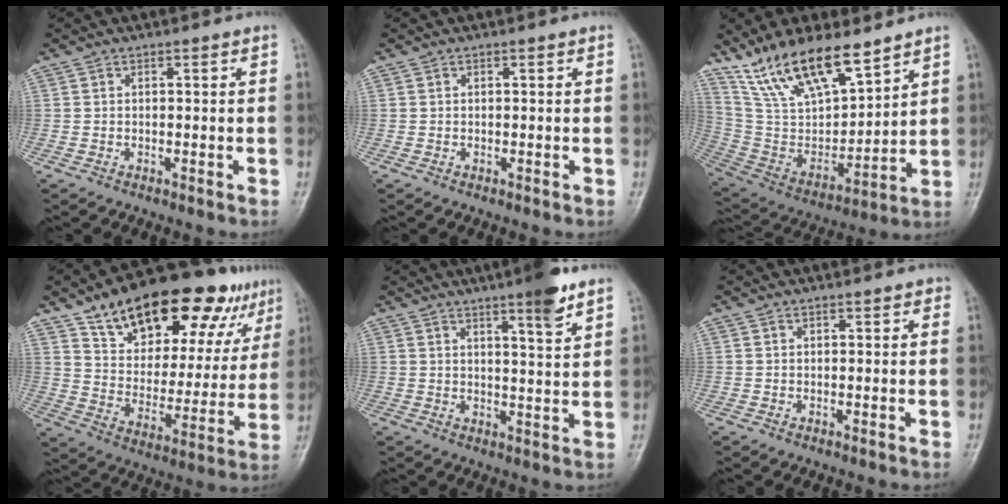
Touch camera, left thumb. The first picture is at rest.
{"total": 0.0}
{"total": 18.6, "force": [13.5, 6.6, 10.9], "torque": [-0.165, -0.061, 0.267]}
{"total": 27.6, "force": [17.2, 12.3, 17.7], "torque": [-0.230, -0.030, 0.269]}
{"total": 7.2, "force": [4.8, 0.7, 5.3], "torque": [-0.072, -0.030, 0.070]}
{"total": 0.9, "force": [0.7, 0.5, 0.4], "torque": [0.003, -0.002, 0.006]}